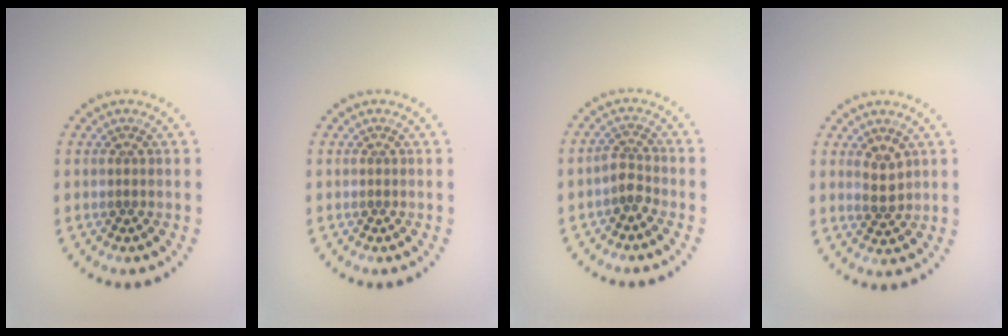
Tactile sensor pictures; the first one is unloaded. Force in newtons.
{"total": 0.0}
{"total": 1.8, "press": 1.4, "slide": 1.2}
{"total": 2.0, "press": 1.9, "slide": 0.7}